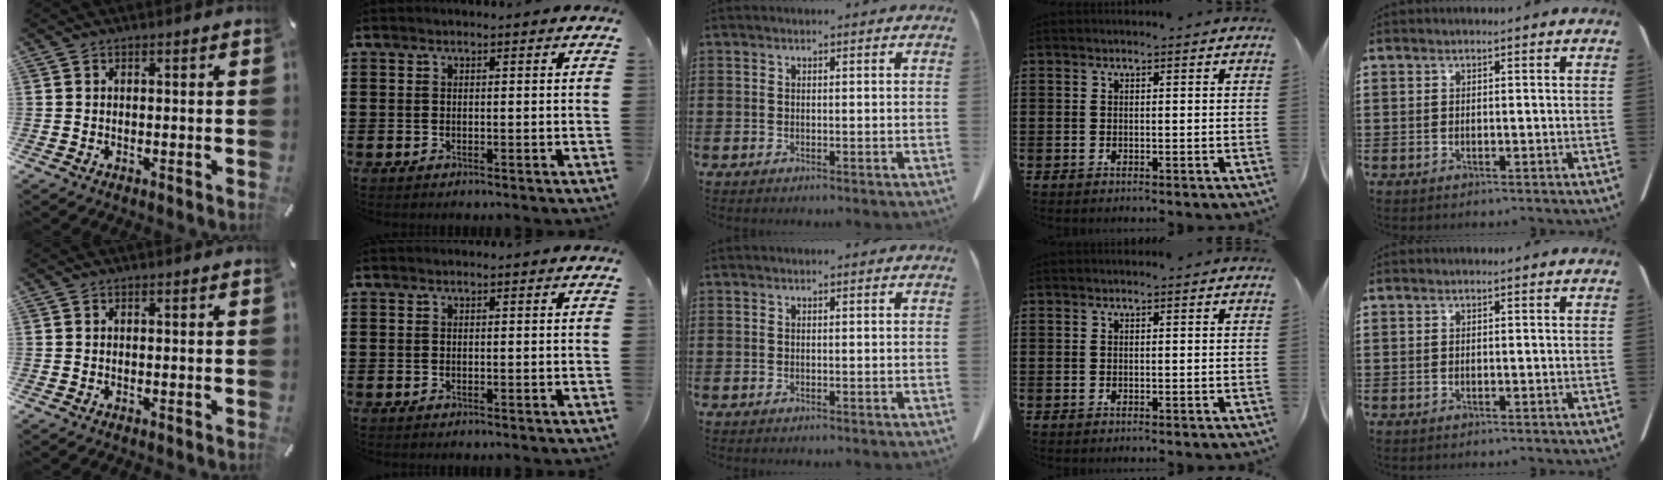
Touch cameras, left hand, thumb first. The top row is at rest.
{}